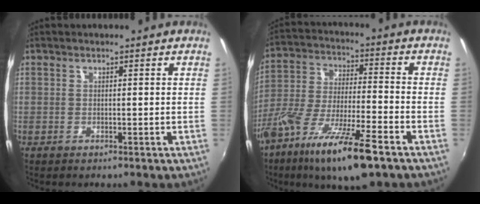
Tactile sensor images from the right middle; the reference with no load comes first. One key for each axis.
{"total": 17.4, "fx": -10.6, "fy": 3.5, "fz": 13.3, "tx": -0.264, "ty": -0.047, "tz": -0.198}